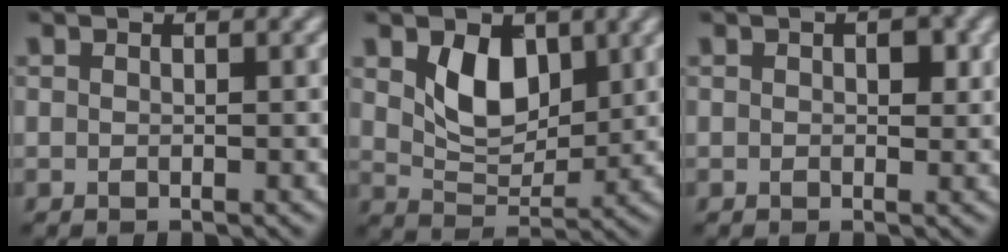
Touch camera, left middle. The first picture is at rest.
{"total": 4.8, "force": [1.6, 3.1, 3.3], "torque": [-0.073, -0.011, 0.028]}
{"total": 1.6, "force": [0.4, 0.8, 1.3], "torque": [-0.021, -0.001, 0.008]}